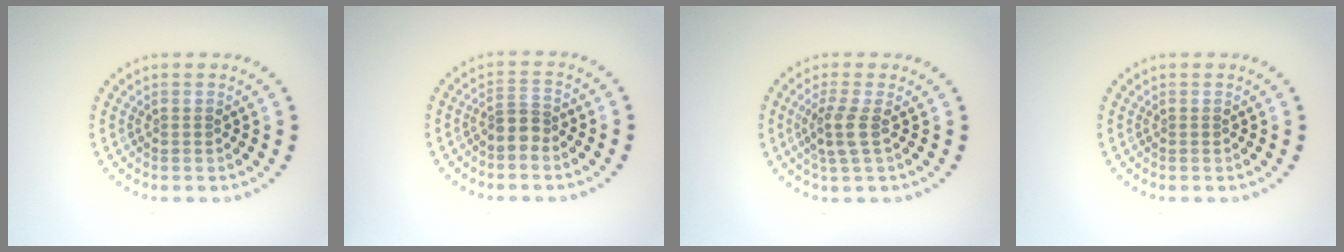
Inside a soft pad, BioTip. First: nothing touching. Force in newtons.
{"total": 2.1, "press": 1.7, "slide": 1.3}
{"total": 2.2, "press": 1.8, "slide": 1.3}
{"total": 0.0}